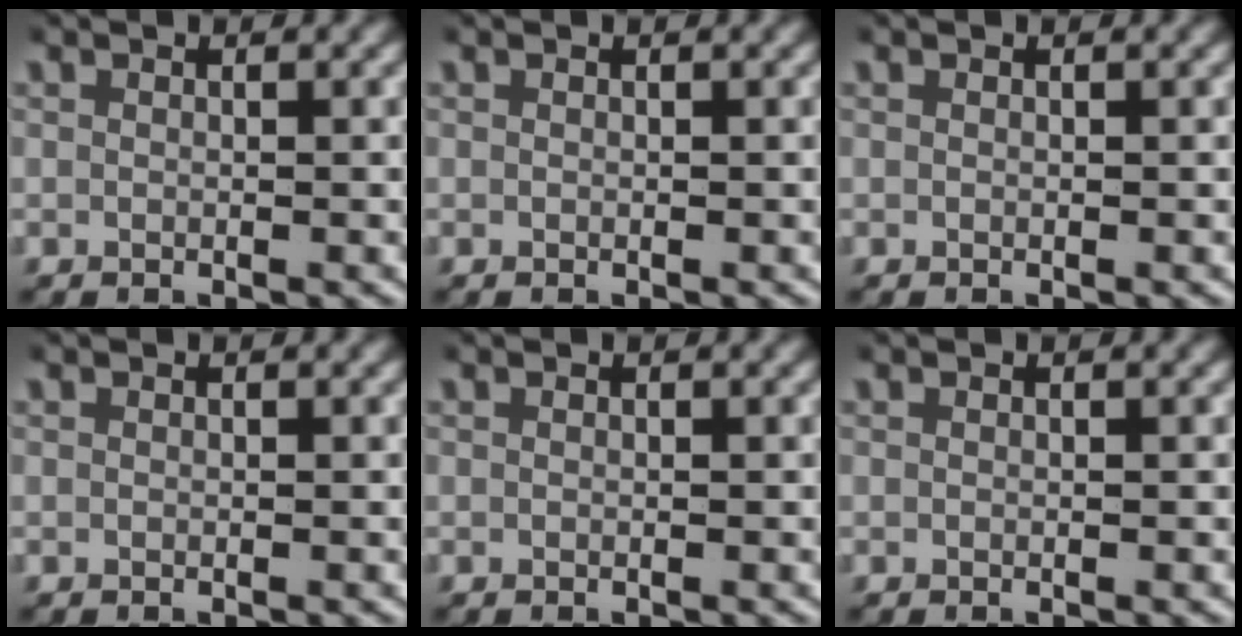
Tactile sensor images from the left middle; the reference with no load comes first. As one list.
[{"total": 0.0}, {"total": 0.0}, {"total": 0.0}, {"total": 0.0}, {"total": 0.0}]